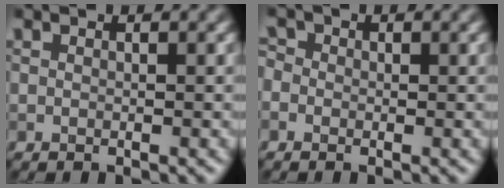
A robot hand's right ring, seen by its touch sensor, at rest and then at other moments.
{"total": 1.5, "force": [0.0, 1.4, 0.7], "torque": [-0.010, 0.004, -0.017]}